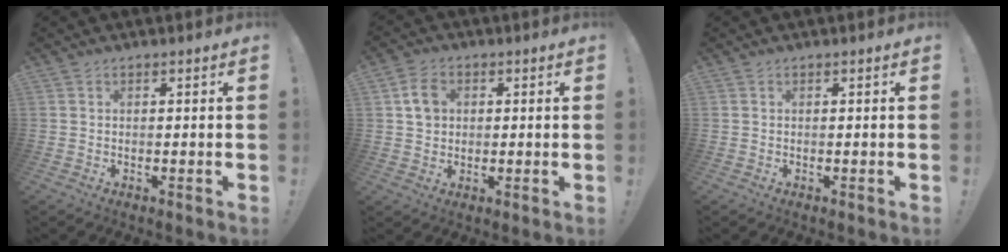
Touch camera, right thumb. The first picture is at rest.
{"total": 6.4, "force": [1.6, 5.2, 3.3], "torque": [-0.048, 0.008, 0.033]}
{"total": 0.0}